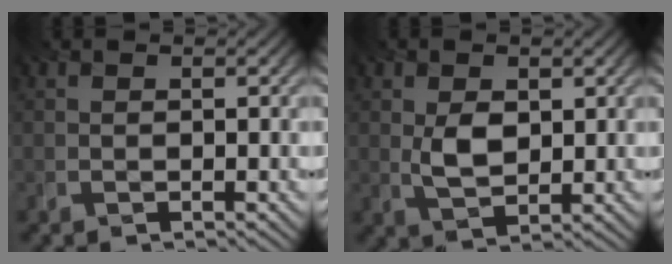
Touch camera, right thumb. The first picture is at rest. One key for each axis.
{"total": 3.8, "fx": 0.8, "fy": 2.4, "fz": 2.8, "tx": -0.063, "ty": -0.005, "tz": 0.018}